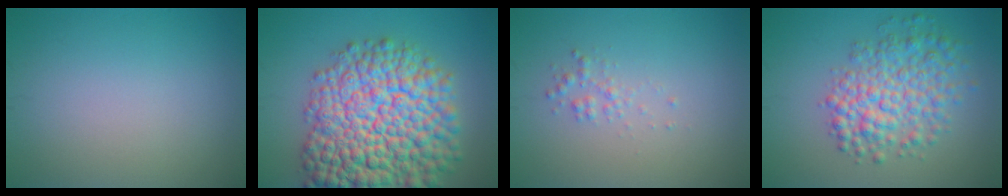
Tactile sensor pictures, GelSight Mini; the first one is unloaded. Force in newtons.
{"total": 15.3, "press": 15.3, "slide": 0.7}
{"total": 1.2, "press": 1.2, "slide": 0.0}
{"total": 5.9, "press": 5.9, "slide": 0.2}